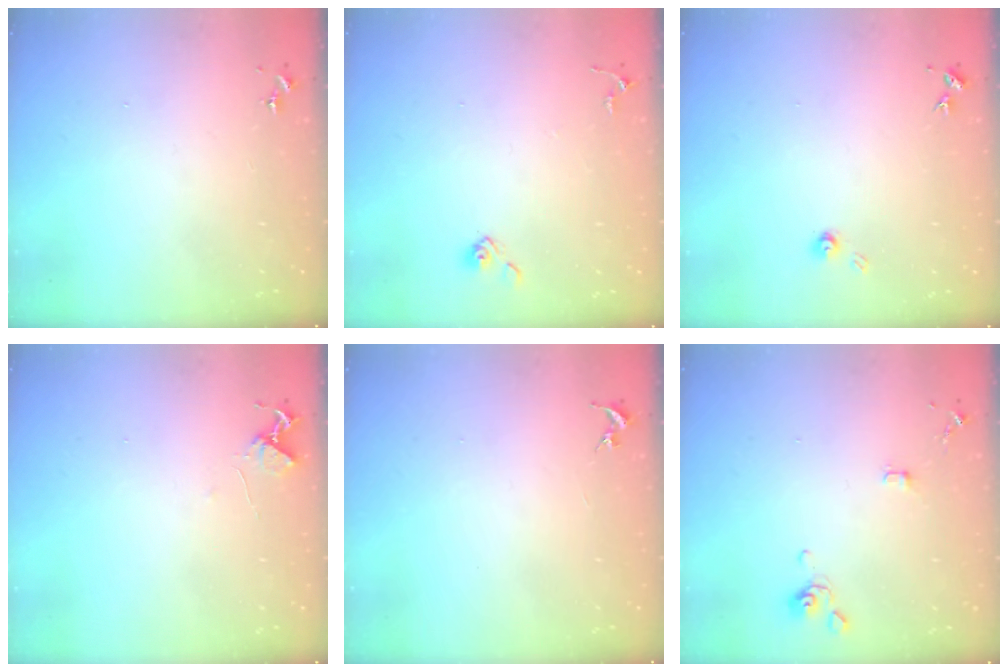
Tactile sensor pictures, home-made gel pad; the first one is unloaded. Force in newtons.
{"total": 5.3, "press": 5.3, "slide": 0.6}
{"total": 3.4, "press": 3.4, "slide": 0.5}
{"total": 5.3, "press": 5.2, "slide": 0.6}
{"total": 0.0}
{"total": 5.5, "press": 5.4, "slide": 0.8}